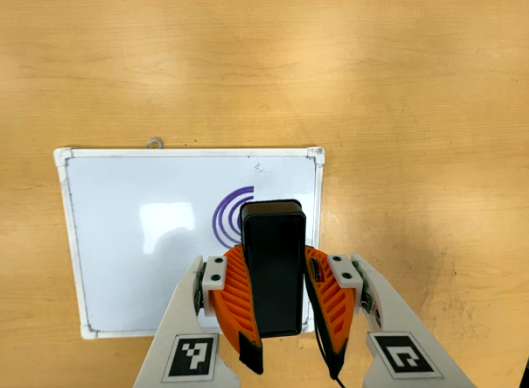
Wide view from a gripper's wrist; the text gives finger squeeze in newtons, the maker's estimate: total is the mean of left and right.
{"total": 9.4, "left": 8.6, "right": 10.3}